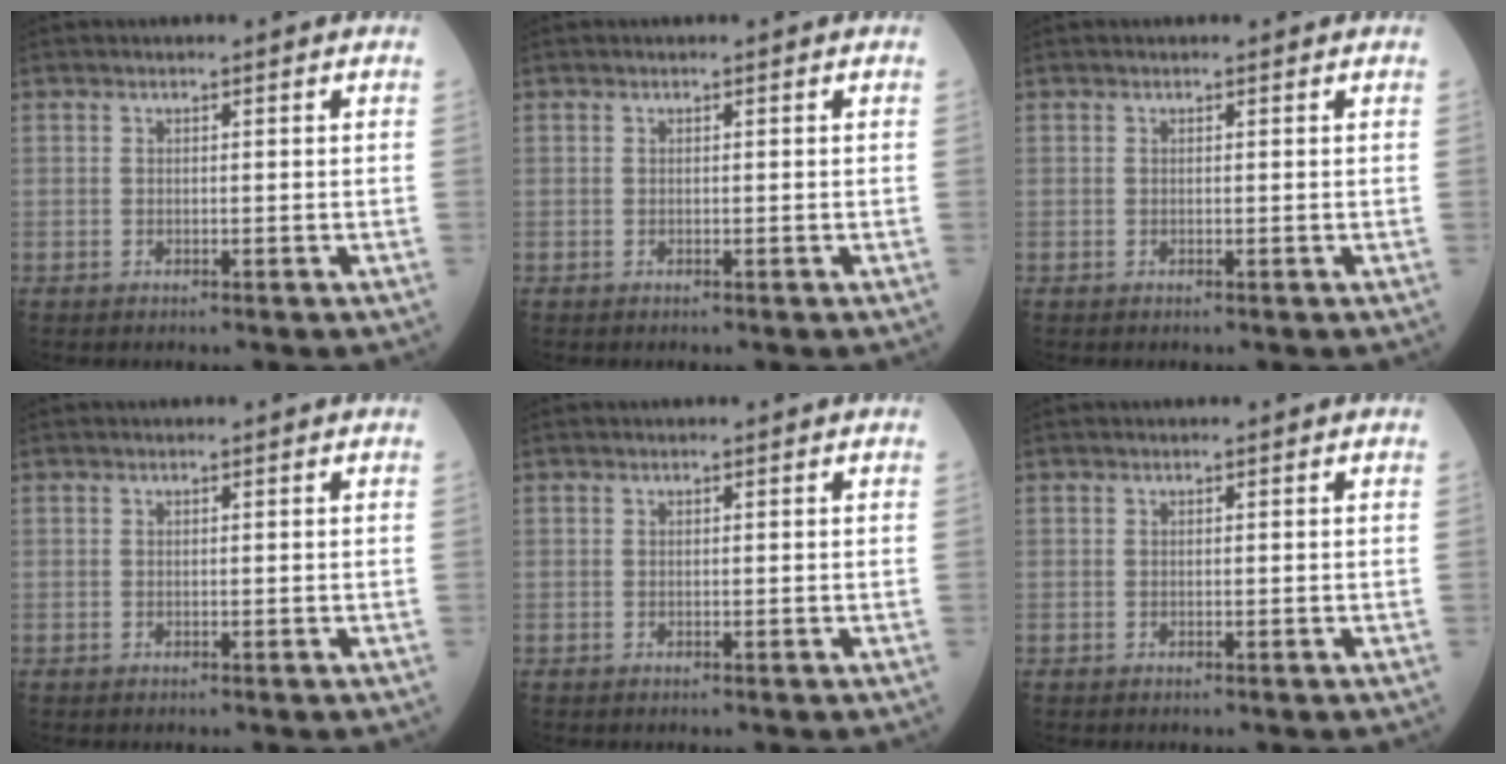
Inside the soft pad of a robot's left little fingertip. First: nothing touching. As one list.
[{"total": 0.0}, {"total": 0.0}, {"total": 0.0}, {"total": 0.0}, {"total": 0.0}]